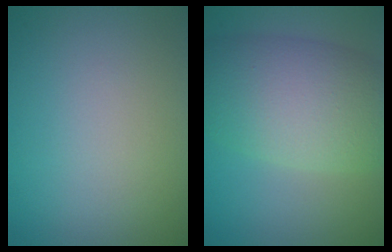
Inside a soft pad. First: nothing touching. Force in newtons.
{"total": 8.6, "press": 8.6, "slide": 0.4}